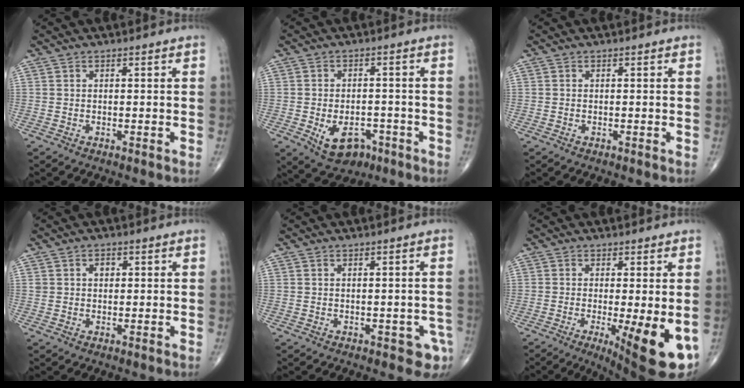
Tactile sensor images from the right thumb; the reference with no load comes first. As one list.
[{"total": 8.4, "force": [-3.6, 5.5, 5.2], "torque": [-0.066, 0.018, -0.043]}, {"total": 0.0}, {"total": 2.0, "force": [0.6, 1.6, 1.1], "torque": [-0.009, 0.000, 0.007]}, {"total": 4.0, "force": [-1.9, 2.2, 2.8], "torque": [-0.013, 0.006, -0.020]}, {"total": 13.3, "force": [-4.0, 3.2, 12.2], "torque": [-0.145, -0.022, -0.048]}]